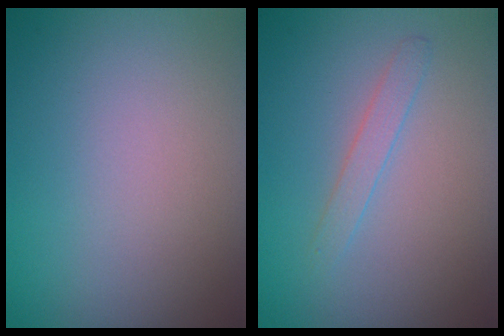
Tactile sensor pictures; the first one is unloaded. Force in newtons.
{"total": 1.3, "press": 1.3, "slide": 0.0}